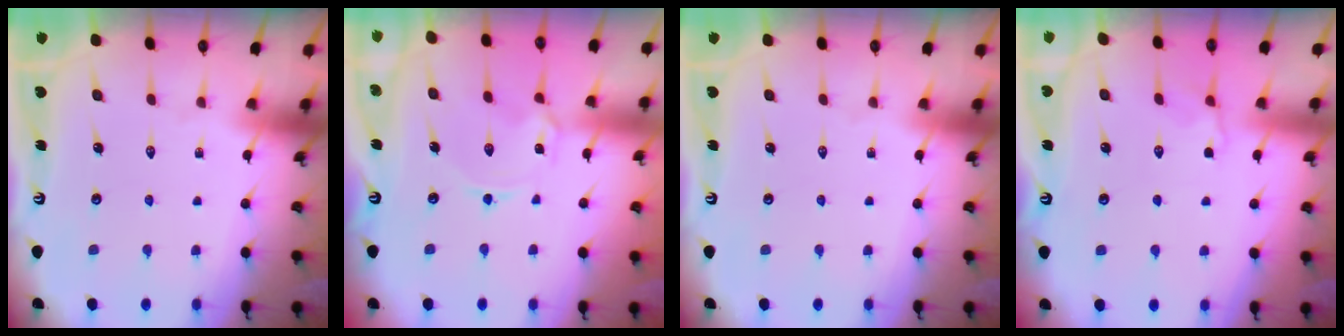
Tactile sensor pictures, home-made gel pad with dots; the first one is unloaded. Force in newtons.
{"total": 2.4, "press": 2.4, "slide": 0.3}
{"total": 0.0}
{"total": 3.0, "press": 2.5, "slide": 1.6}